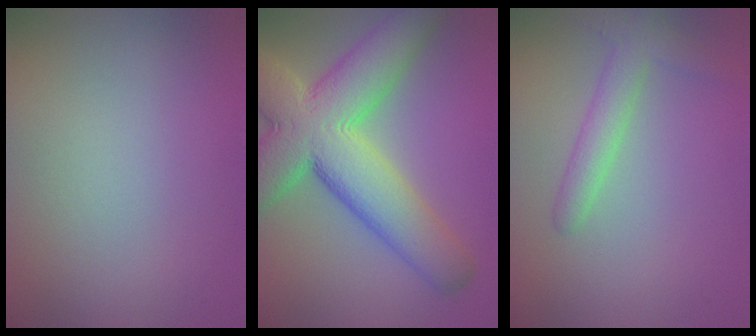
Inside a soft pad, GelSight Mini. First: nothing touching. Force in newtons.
{"total": 12.0, "press": 12.0, "slide": 0.4}
{"total": 2.1, "press": 2.1, "slide": 0.2}